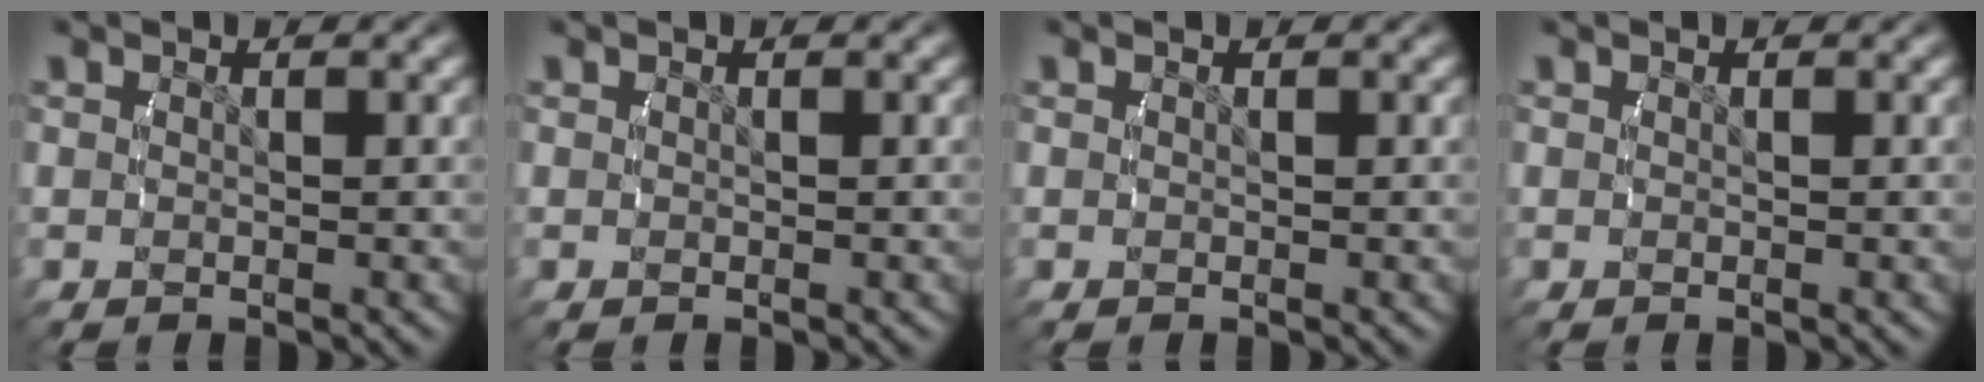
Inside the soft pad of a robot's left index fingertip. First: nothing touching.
{"total": 0.0}
{"total": 0.0}
{"total": 0.0}